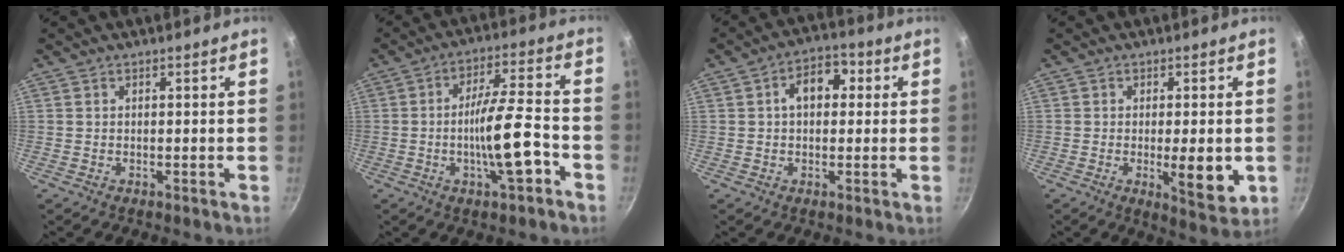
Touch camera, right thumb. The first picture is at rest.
{"total": 11.6, "force": [-4.1, 2.7, 10.5], "torque": [-0.165, 0.029, -0.066]}
{"total": 7.4, "force": [1.3, 5.1, 5.2], "torque": [-0.043, 0.018, 0.009]}
{"total": 8.4, "force": [-1.3, 2.7, 7.9], "torque": [-0.103, -0.012, -0.013]}